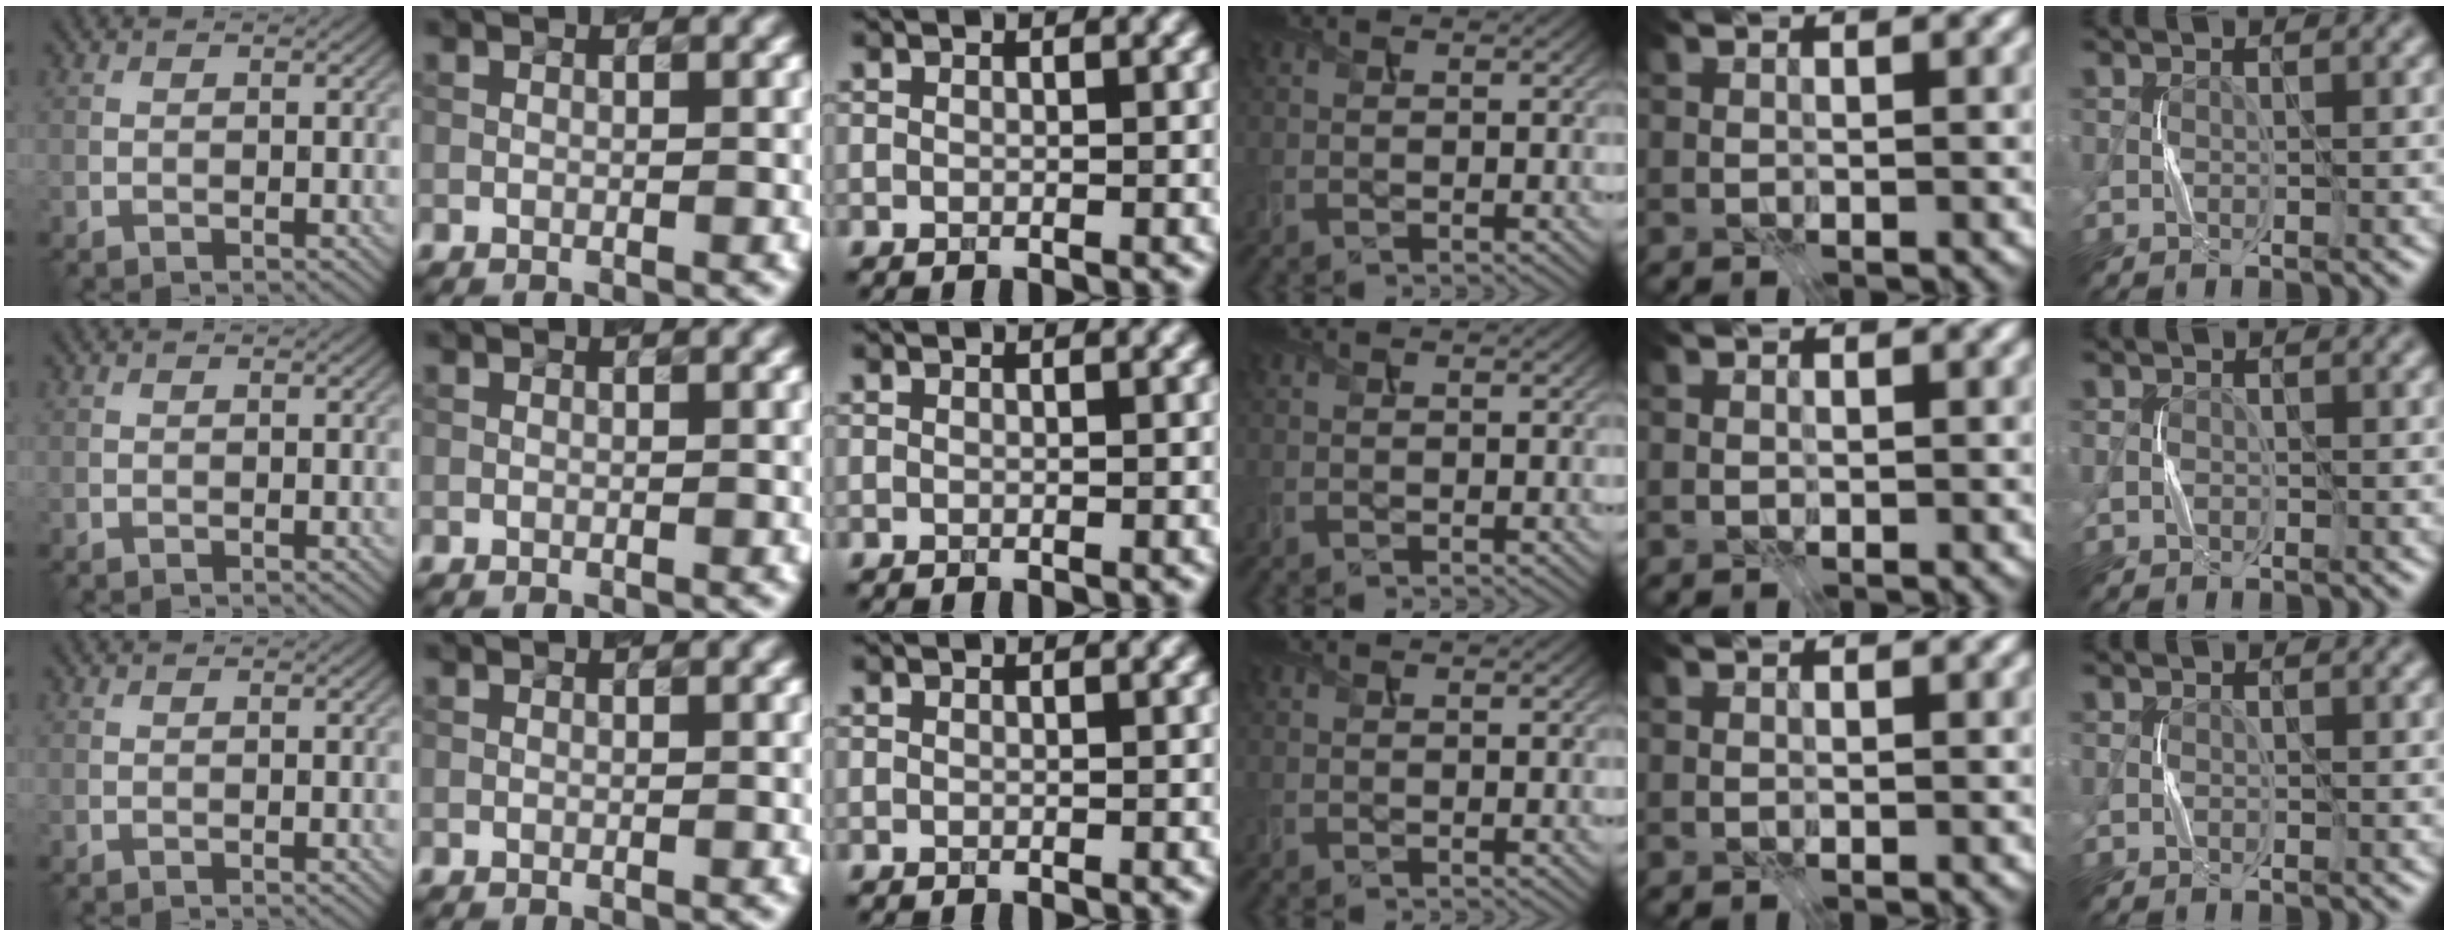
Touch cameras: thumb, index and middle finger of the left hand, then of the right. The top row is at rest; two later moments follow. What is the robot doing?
{"motion": "press", "object": "gel pad"}